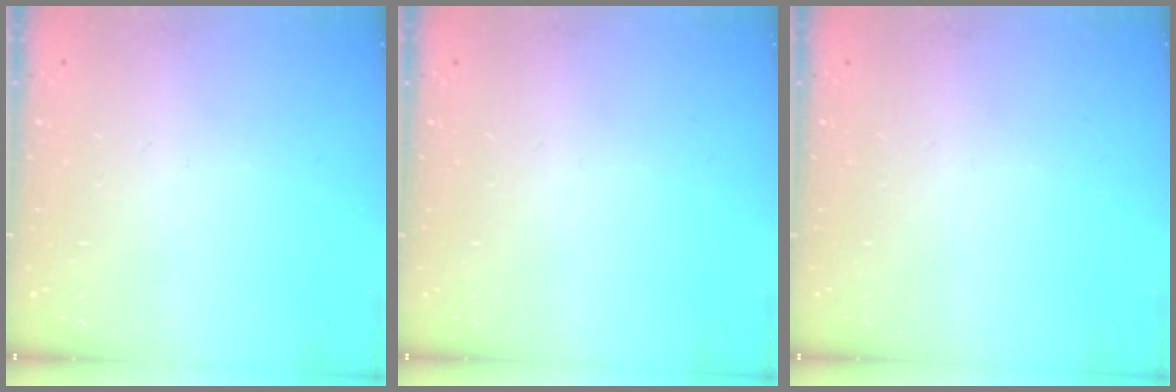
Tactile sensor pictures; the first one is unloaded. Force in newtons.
{"total": 0.0}
{"total": 0.0}